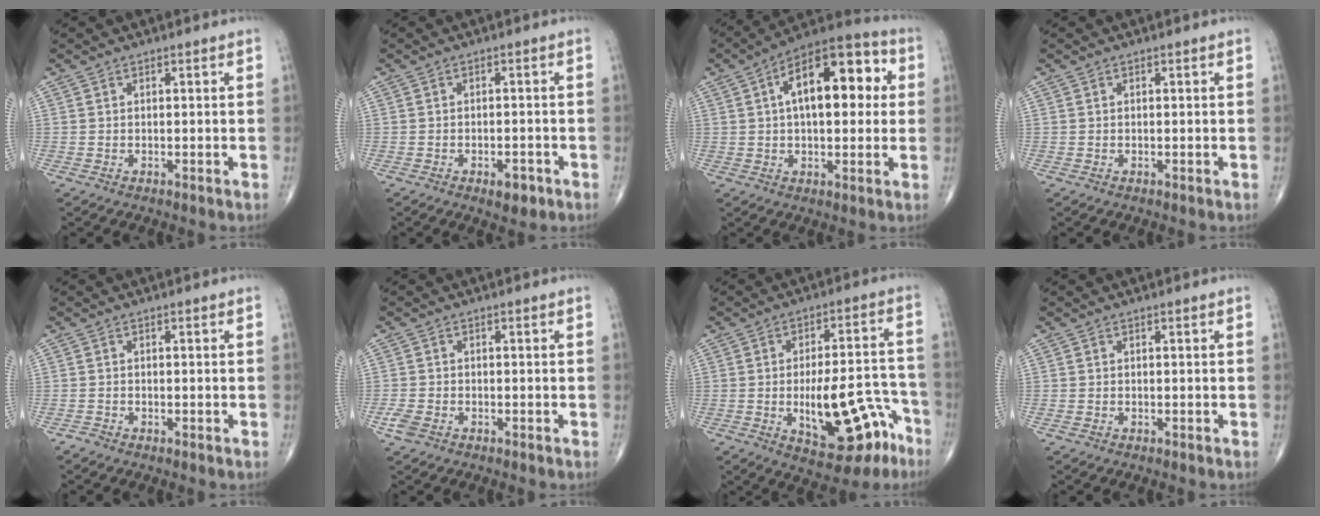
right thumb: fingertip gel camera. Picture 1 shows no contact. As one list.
[{"total": 5.2, "force": [-2.9, 2.7, 3.4], "torque": [-0.029, 0.016, -0.034]}, {"total": 18.0, "force": [3.8, 8.9, 15.2], "torque": [-0.200, 0.030, 0.048]}, {"total": 0.0}, {"total": 0.7, "force": [-0.7, 0.3, 0.1], "torque": [-0.002, -0.001, -0.016]}, {"total": 2.9, "force": [-1.6, 1.7, 1.6], "torque": [-0.045, 0.001, -0.031]}, {"total": 17.1, "force": [-7.2, 7.1, 13.8], "torque": [-0.171, 0.048, -0.089]}, {"total": 0.5, "force": [-0.3, 0.4, 0.2], "torque": [-0.007, 0.001, -0.005]}]